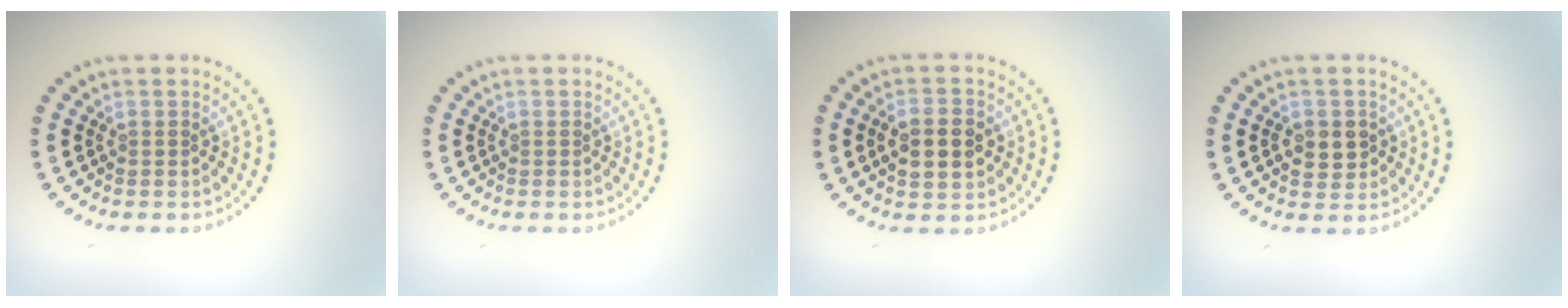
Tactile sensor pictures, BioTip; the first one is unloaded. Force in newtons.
{"total": 0.0}
{"total": 4.5, "press": 4.5, "slide": 0.2}
{"total": 2.4, "press": 2.4, "slide": 0.3}